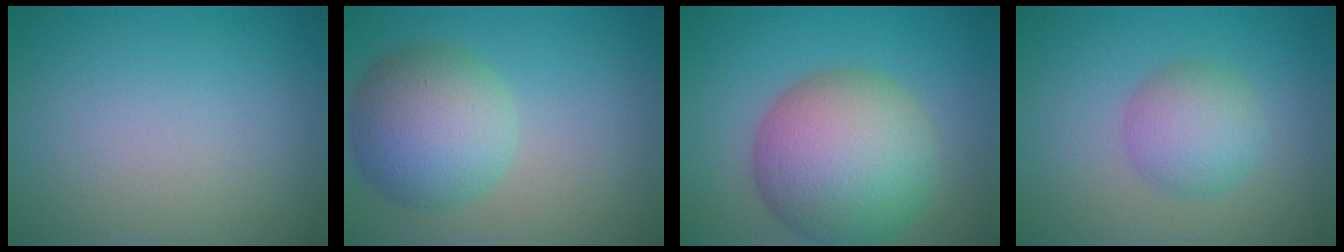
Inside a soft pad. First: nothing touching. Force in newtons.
{"total": 7.3, "press": 7.3, "slide": 0.4}
{"total": 11.0, "press": 11.0, "slide": 0.7}
{"total": 3.9, "press": 3.9, "slide": 0.2}